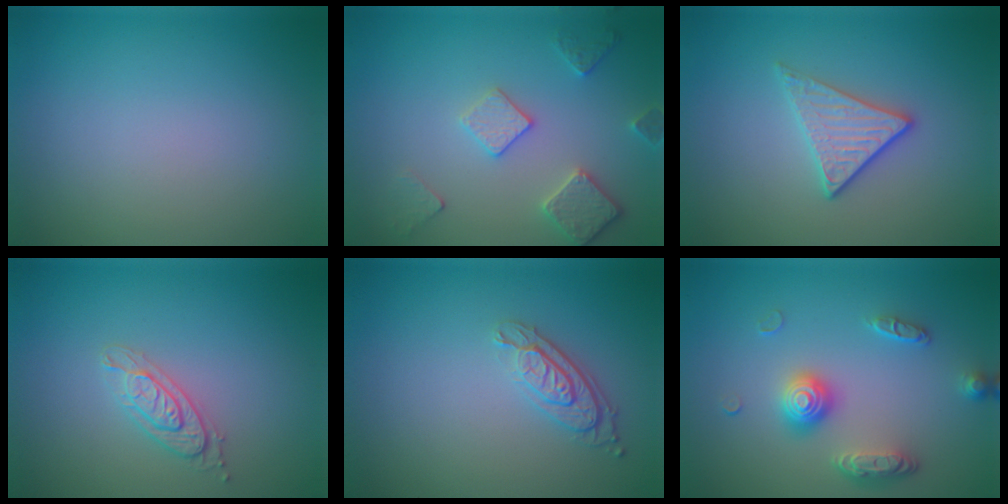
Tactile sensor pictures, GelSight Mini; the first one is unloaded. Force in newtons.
{"total": 3.3, "press": 3.1, "slide": 1.3}
{"total": 2.9, "press": 2.6, "slide": 1.2}
{"total": 2.1, "press": 2.1, "slide": 0.3}
{"total": 3.0, "press": 2.3, "slide": 1.9}
{"total": 3.4, "press": 3.0, "slide": 1.7}